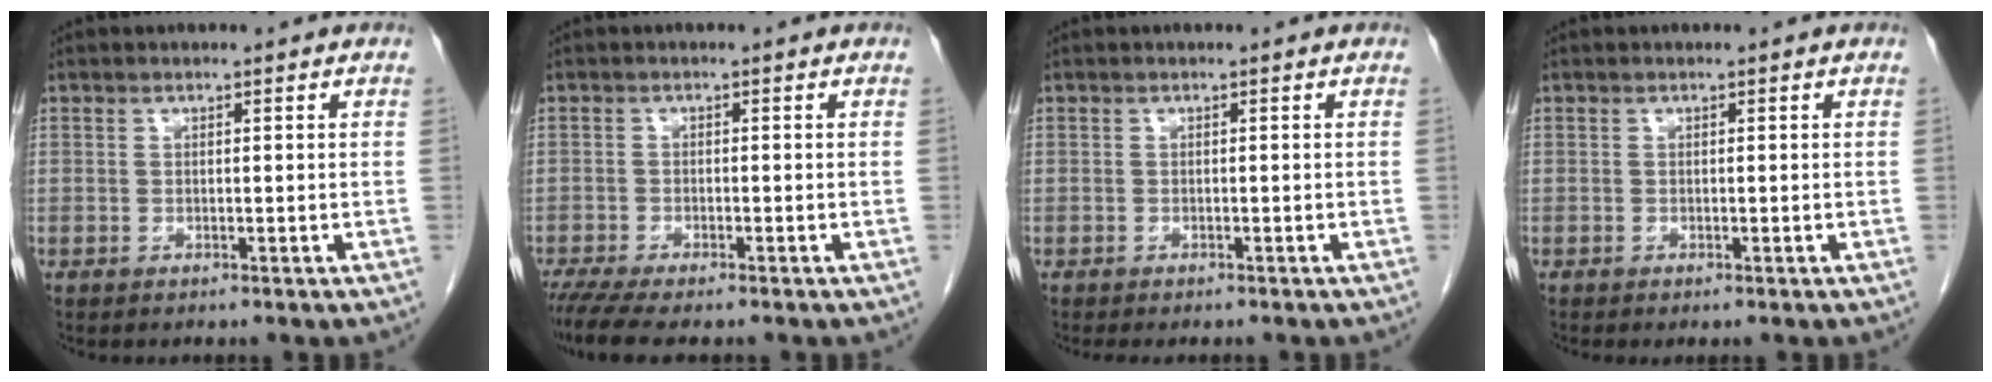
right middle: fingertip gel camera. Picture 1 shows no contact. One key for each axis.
{"total": 5.7, "fx": -4.6, "fy": 0.6, "fz": 3.2, "tx": -0.051, "ty": -0.013, "tz": -0.077}
{"total": 2.3, "fx": -2.0, "fy": 0.7, "fz": 0.9, "tx": -0.011, "ty": -0.006, "tz": -0.023}
{"total": 0.0}